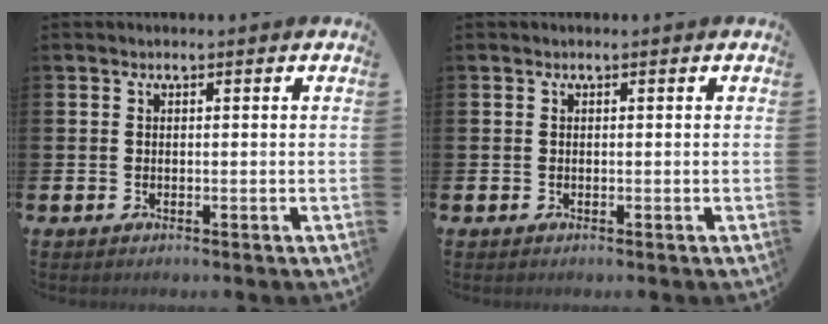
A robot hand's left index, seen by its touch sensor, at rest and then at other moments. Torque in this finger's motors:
{"motor_torque": [-0.06, -0.01, 0.00, 0.00]}